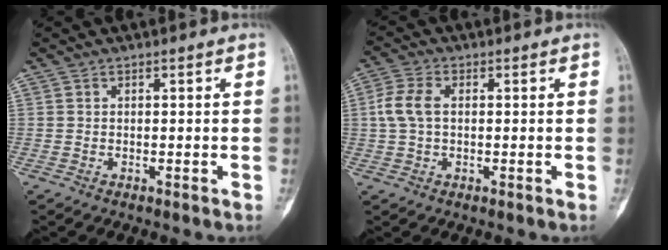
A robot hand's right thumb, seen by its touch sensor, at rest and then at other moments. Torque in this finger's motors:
{"motor_torque": [0.39, 0.51, 0.35, -0.32, 0.02]}